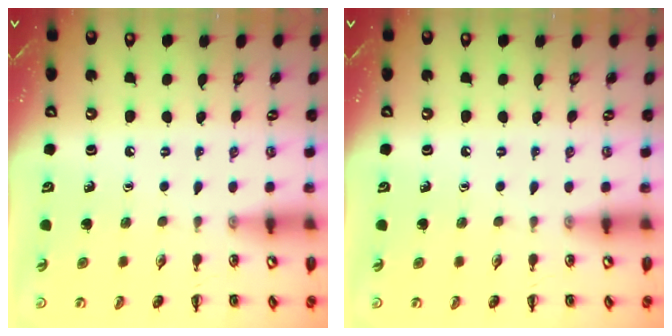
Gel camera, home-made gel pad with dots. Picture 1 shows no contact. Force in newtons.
{"total": 0.0}